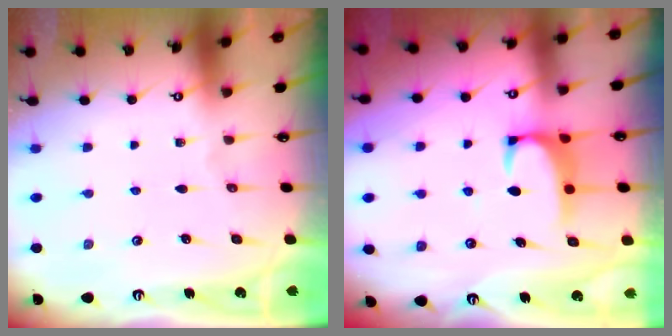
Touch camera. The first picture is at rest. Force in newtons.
{"total": 2.0, "press": 1.9, "slide": 0.7}